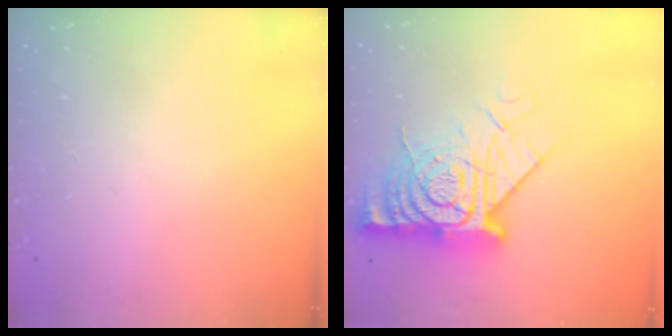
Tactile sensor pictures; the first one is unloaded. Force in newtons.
{"total": 20.5, "press": 20.4, "slide": 1.7}